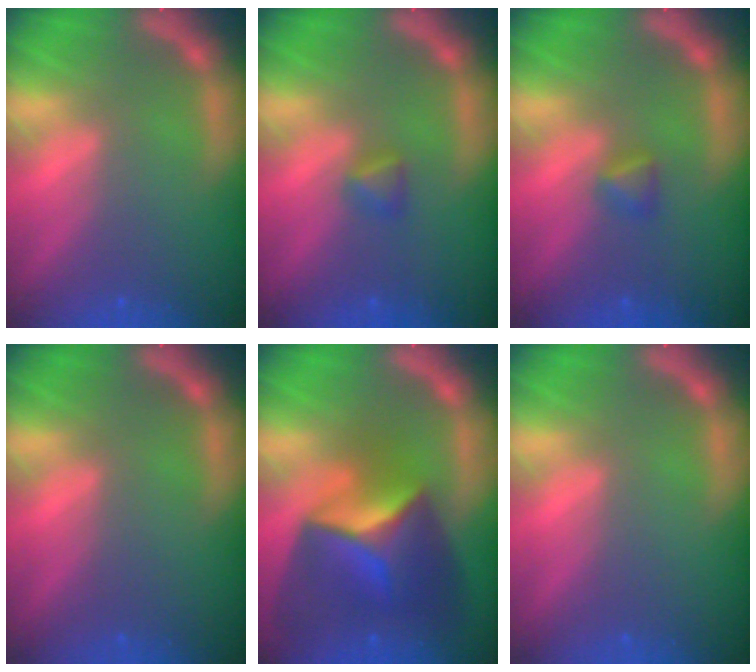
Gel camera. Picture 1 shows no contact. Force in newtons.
{"total": 1.4}
{"total": 1.4}
{"total": 0.0}
{"total": 10.0}
{"total": 0.0}